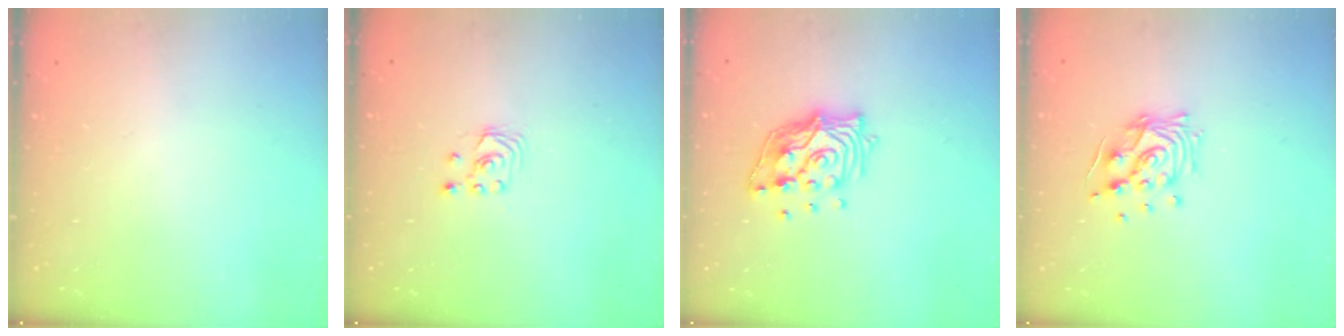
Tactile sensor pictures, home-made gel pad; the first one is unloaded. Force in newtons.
{"total": 1.8, "press": 1.8, "slide": 0.2}
{"total": 13.4, "press": 13.3, "slide": 1.3}
{"total": 12.0, "press": 11.9, "slide": 1.2}